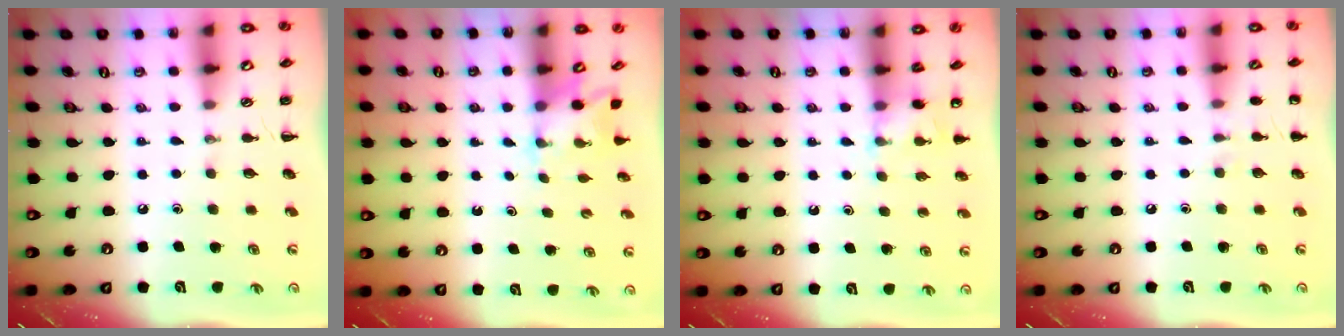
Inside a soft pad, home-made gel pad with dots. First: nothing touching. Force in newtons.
{"total": 1.6, "press": 1.5, "slide": 0.6}
{"total": 4.7, "press": 4.5, "slide": 1.4}
{"total": 4.3, "press": 4.1, "slide": 1.3}